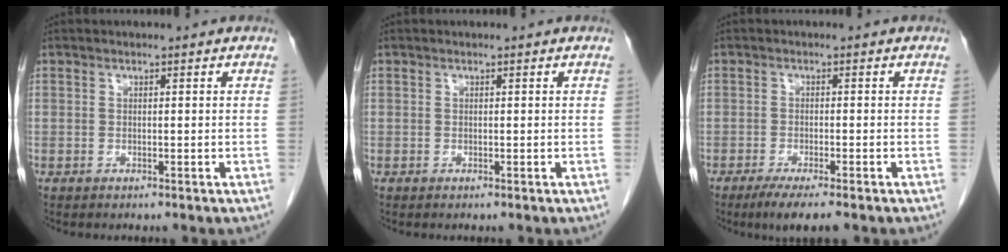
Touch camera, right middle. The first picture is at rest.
{"total": 0.0}
{"total": 5.2, "force": [-3.7, 0.4, 3.6], "torque": [-0.057, -0.012, -0.057]}